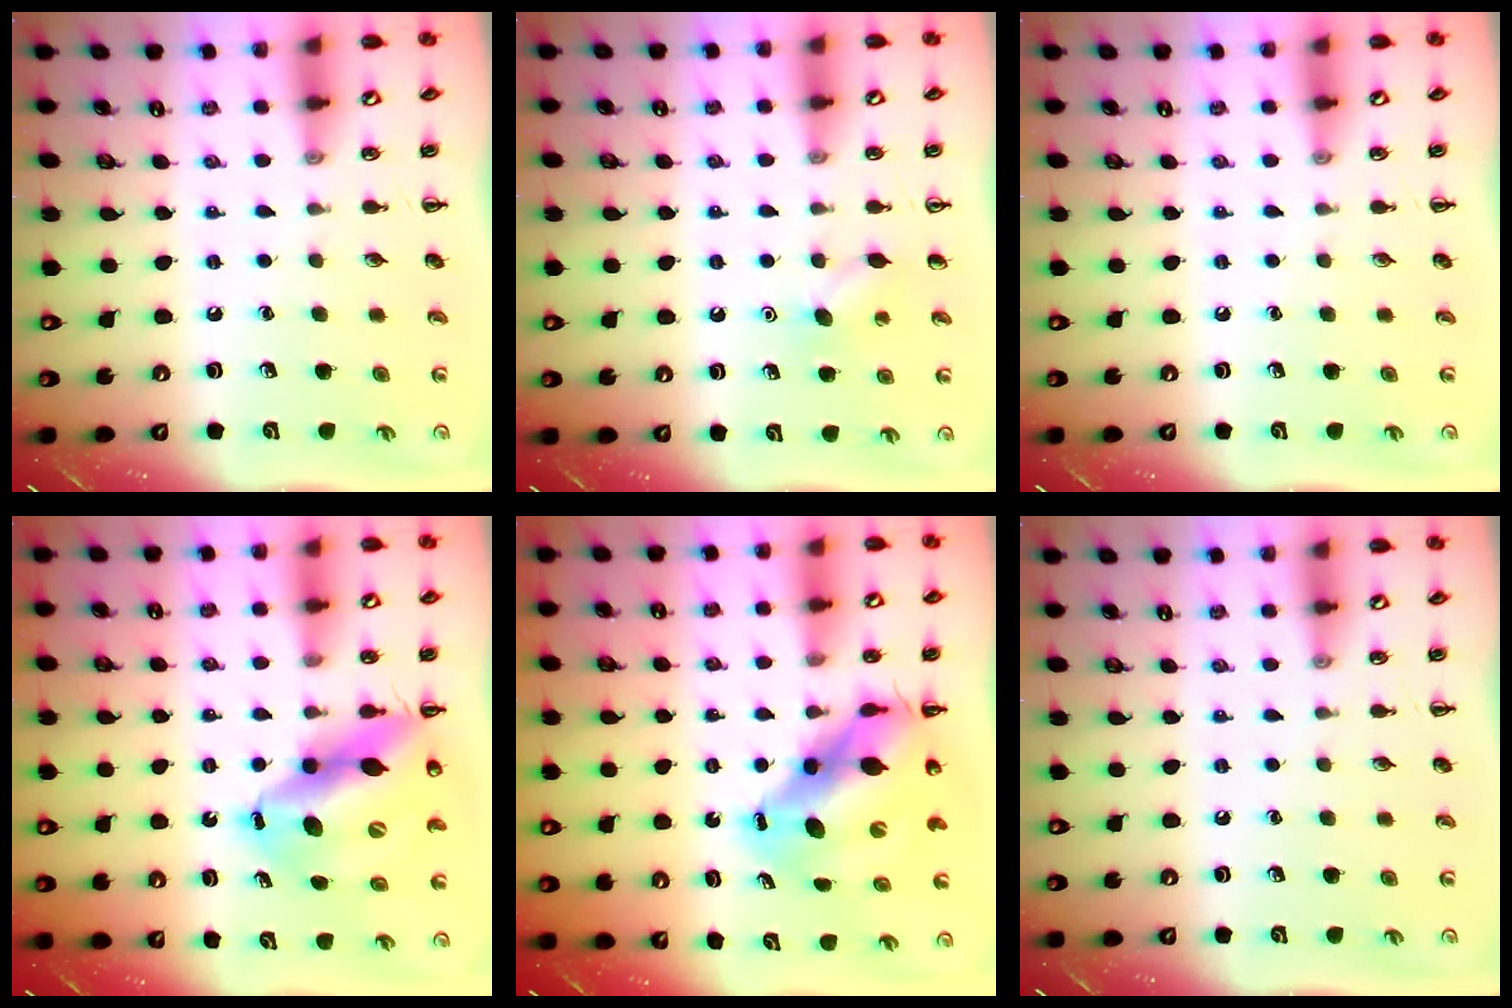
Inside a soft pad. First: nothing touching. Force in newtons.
{"total": 5.5, "press": 5.3, "slide": 1.5}
{"total": 0.0}
{"total": 15.7, "press": 15.1, "slide": 4.4}
{"total": 12.1, "press": 11.6, "slide": 3.1}
{"total": 0.0}